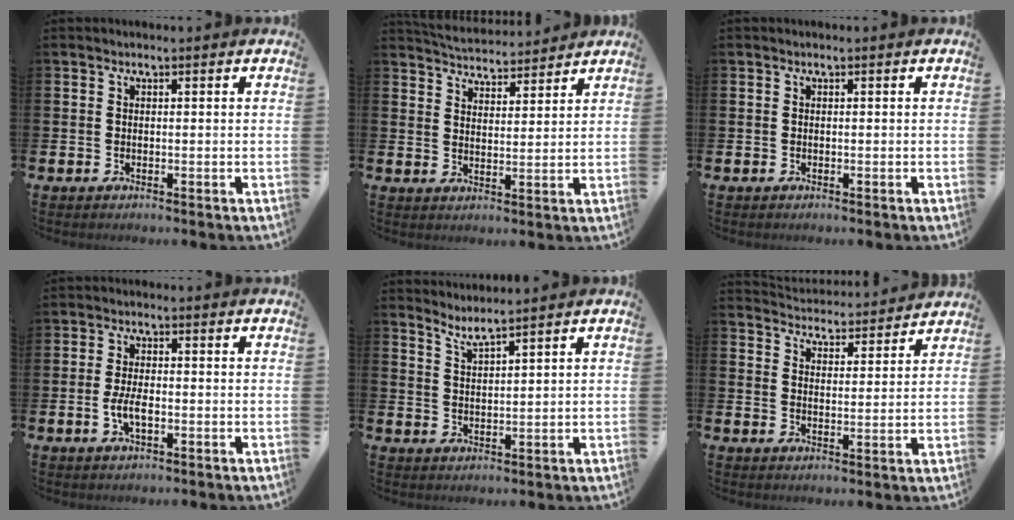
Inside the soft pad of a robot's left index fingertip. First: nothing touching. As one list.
[{"total": 4.8, "force": [4.8, 0.5, -0.1], "torque": [-0.021, -0.029, 0.088]}, {"total": 0.0}, {"total": 3.4, "force": [-0.8, 1.5, 3.0], "torque": [-0.054, 0.003, -0.014]}, {"total": 3.3, "force": [3.2, -0.5, 0.5], "torque": [-0.024, -0.014, 0.059]}, {"total": 4.4, "force": [4.4, 0.3, -0.2], "torque": [-0.012, -0.039, 0.075]}]